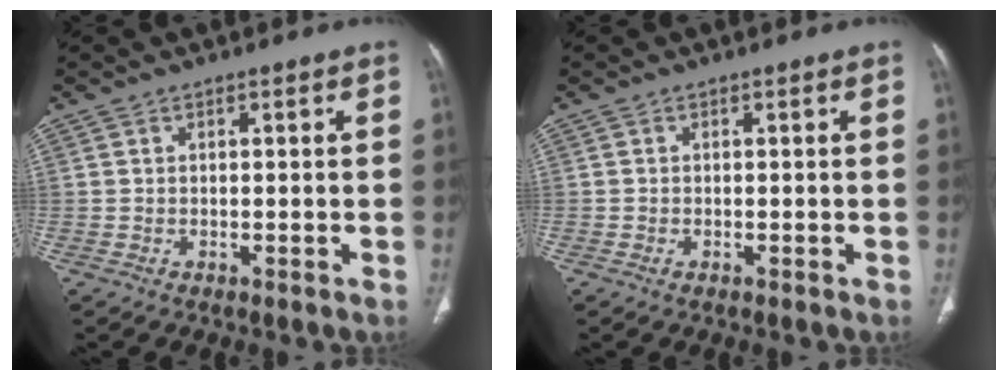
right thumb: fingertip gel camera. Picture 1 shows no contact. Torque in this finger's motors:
{"motor_torque": [3.26, 1.21, 0.28, -0.37, 0.08]}